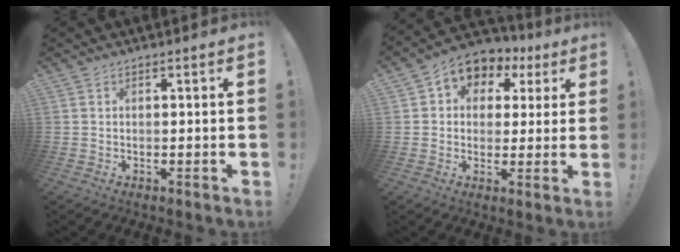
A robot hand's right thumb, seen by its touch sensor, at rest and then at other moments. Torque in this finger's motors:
{"motor_torque": [0.68, 2.53, 0.58, -0.07, 0.06]}